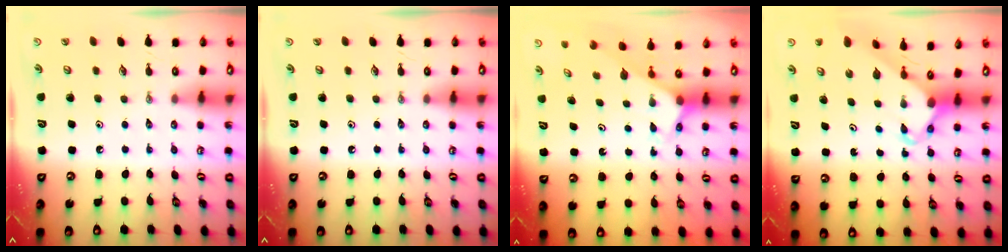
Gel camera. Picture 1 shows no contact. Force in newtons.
{"total": 0.0}
{"total": 2.5, "press": 2.5, "slide": 0.2}
{"total": 4.9, "press": 4.9, "slide": 0.5}